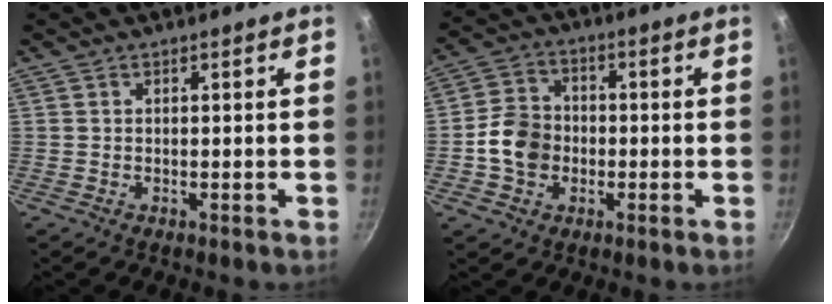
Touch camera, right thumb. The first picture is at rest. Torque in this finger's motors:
{"motor_torque": [1.46, 0.83, 0.60, -0.92, 0.04]}